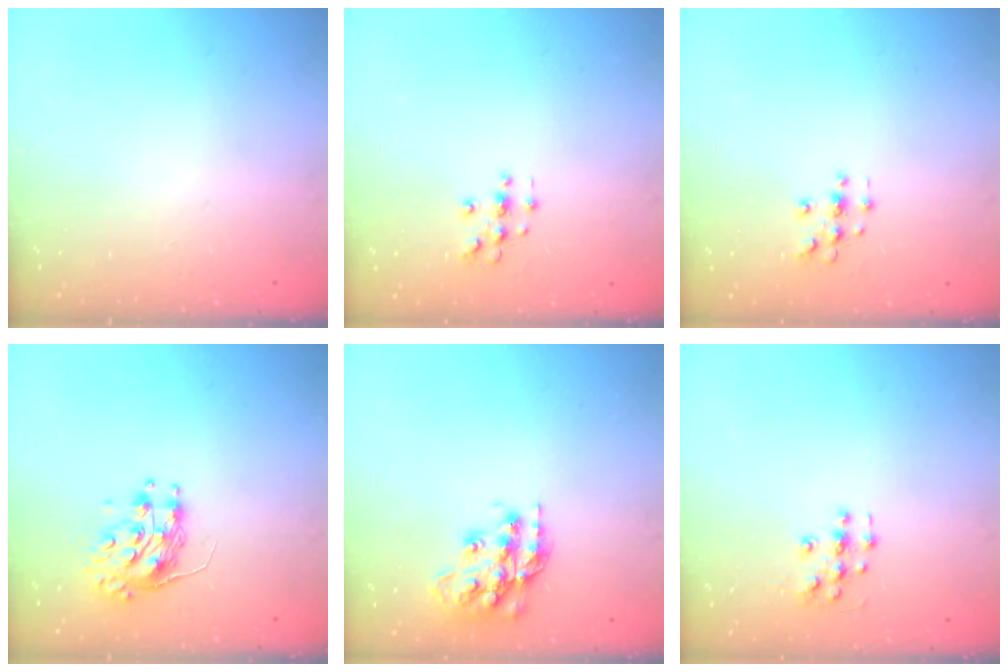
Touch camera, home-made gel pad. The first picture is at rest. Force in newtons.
{"total": 2.9, "press": 2.9, "slide": 0.3}
{"total": 2.9, "press": 2.9, "slide": 0.3}
{"total": 8.7, "press": 8.7, "slide": 0.8}
{"total": 16.5, "press": 16.5, "slide": 1.0}
{"total": 3.6, "press": 3.6, "slide": 0.3}